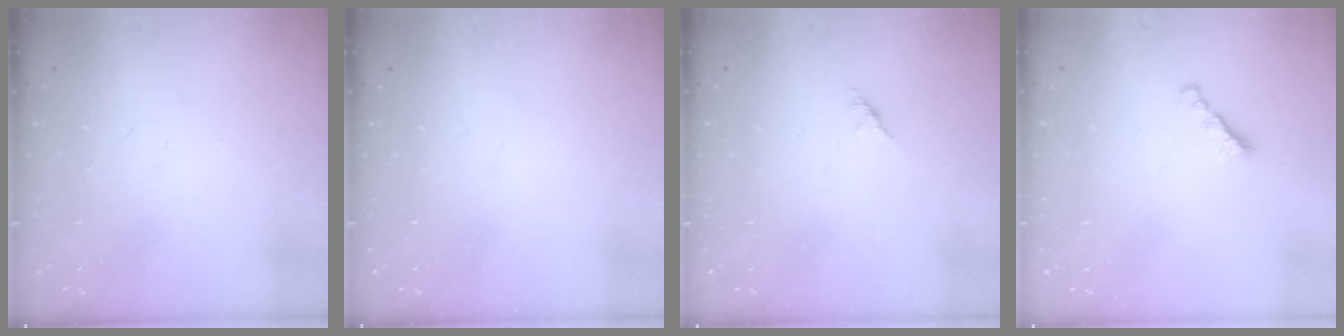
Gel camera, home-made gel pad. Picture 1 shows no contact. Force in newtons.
{"total": 0.0}
{"total": 1.4, "press": 1.3, "slide": 0.4}
{"total": 1.7, "press": 1.6, "slide": 0.5}